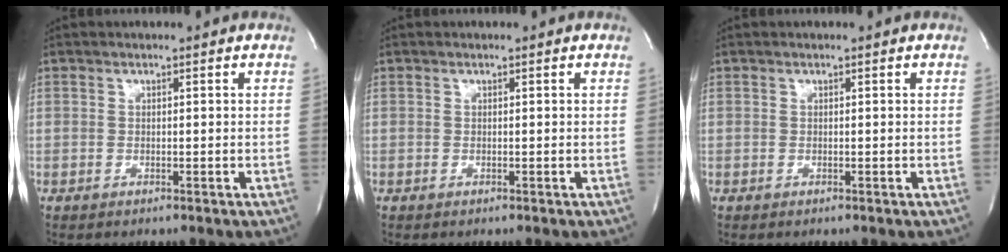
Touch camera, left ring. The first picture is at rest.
{"total": 0.0}
{"total": 0.0}